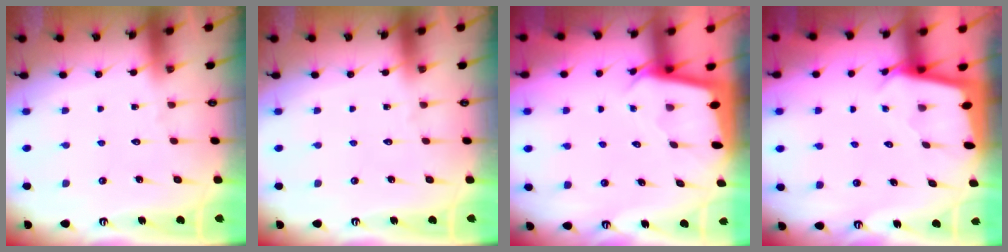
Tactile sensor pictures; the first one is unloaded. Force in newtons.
{"total": 0.0}
{"total": 1.9, "press": 1.9, "slide": 0.0}
{"total": 2.3, "press": 2.3, "slide": 0.1}